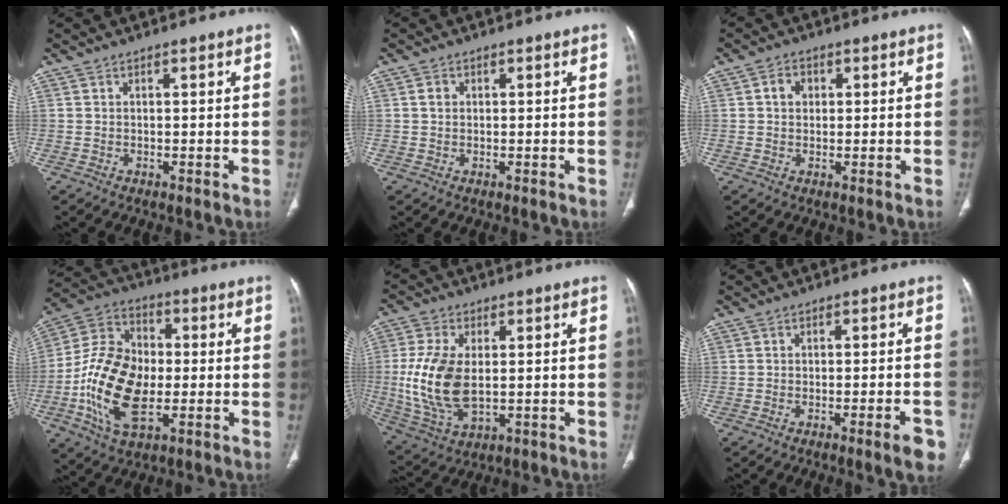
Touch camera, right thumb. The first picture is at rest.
{"total": 1.3, "force": [0.2, 1.1, 0.6], "torque": [-0.006, 0.003, 0.002]}
{"total": 3.0, "force": [0.6, 2.6, 1.5], "torque": [-0.011, 0.007, 0.007]}
{"total": 17.7, "force": [-2.8, 10.6, 13.9], "torque": [-0.260, 0.015, -0.051]}
{"total": 13.8, "force": [0.2, 7.7, 11.4], "torque": [-0.240, -0.008, 0.014]}
{"total": 4.9, "force": [-2.7, 0.7, 4.0], "torque": [-0.042, 0.006, -0.035]}